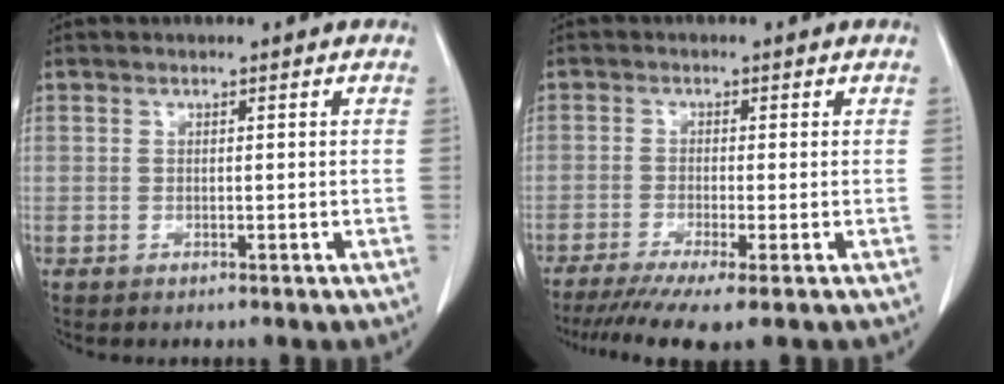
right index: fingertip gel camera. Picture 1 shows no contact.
{"total": 7.6, "force": [-5.3, 0.3, 5.4], "torque": [-0.088, -0.015, -0.088]}